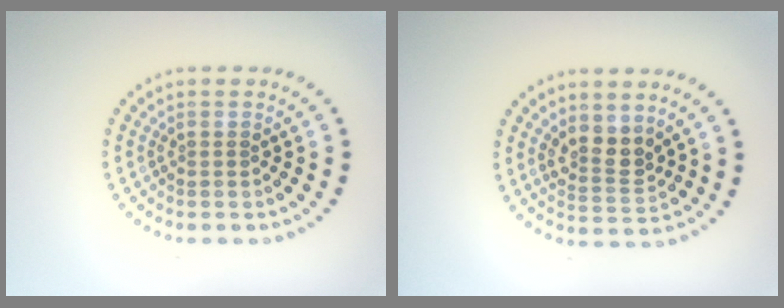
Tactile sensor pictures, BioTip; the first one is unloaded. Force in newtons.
{"total": 2.6, "press": 2.4, "slide": 1.2}